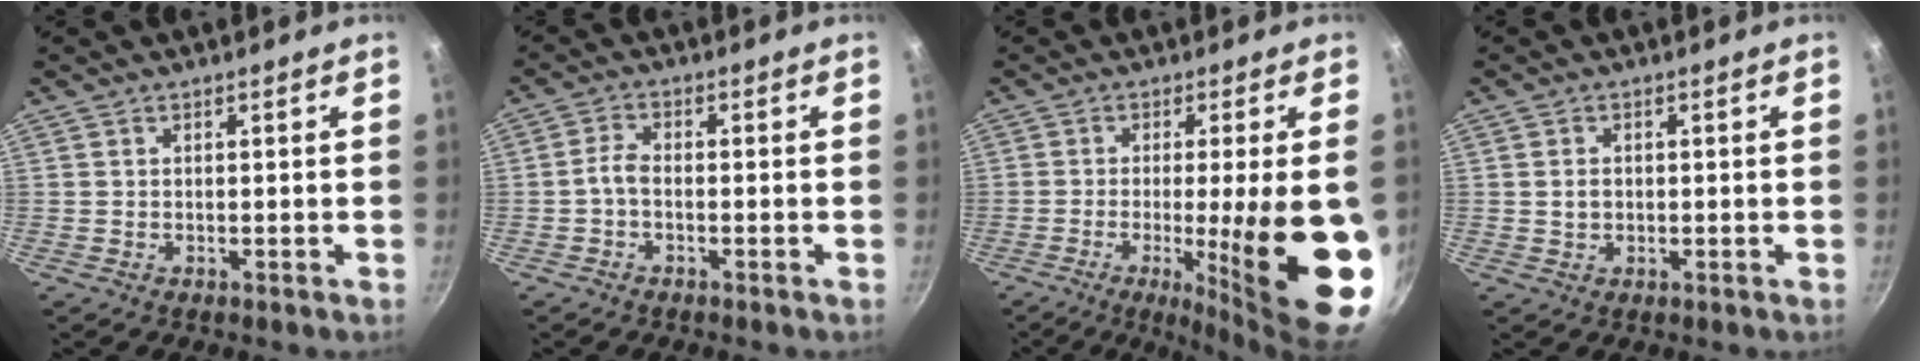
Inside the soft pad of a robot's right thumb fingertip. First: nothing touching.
{"total": 2.6, "force": [-1.1, 1.2, 2.0], "torque": [-0.046, 0.016, -0.029]}
{"total": 20.0, "force": [-4.6, 3.7, 19.1], "torque": [-0.251, -0.008, -0.054]}
{"total": 1.9, "force": [0.0, 1.5, 1.2], "torque": [-0.015, 0.003, 0.002]}